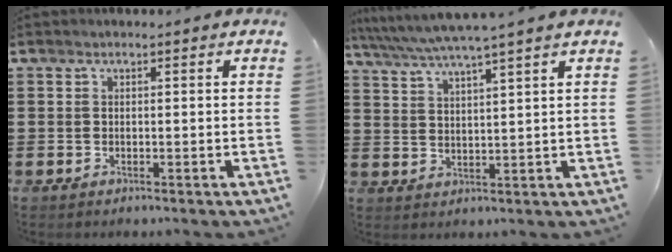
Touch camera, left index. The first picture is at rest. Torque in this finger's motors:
{"motor_torque": [1.28, -0.85, 0.67, 0.21]}